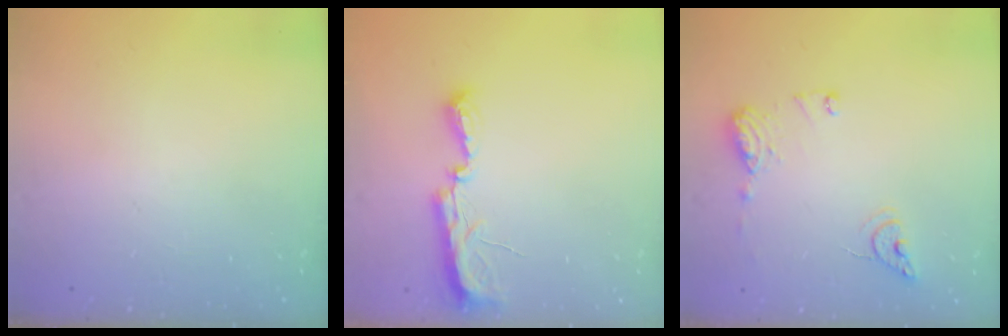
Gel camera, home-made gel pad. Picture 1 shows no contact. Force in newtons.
{"total": 7.7, "press": 7.7, "slide": 0.6}
{"total": 10.4, "press": 10.3, "slide": 0.9}